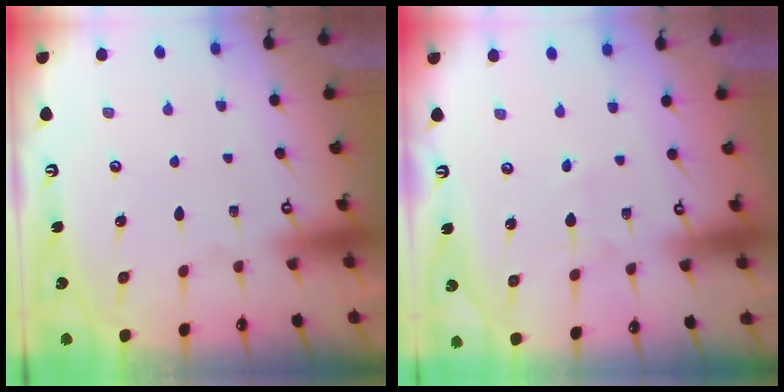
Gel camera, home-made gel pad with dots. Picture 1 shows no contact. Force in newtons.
{"total": 1.5, "press": 1.5, "slide": 0.1}